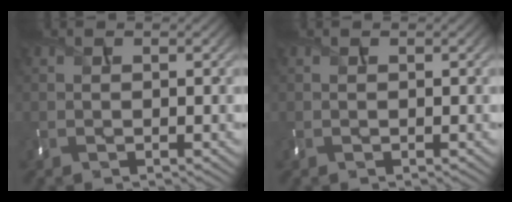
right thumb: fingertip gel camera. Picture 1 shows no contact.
{"total": 0.0}